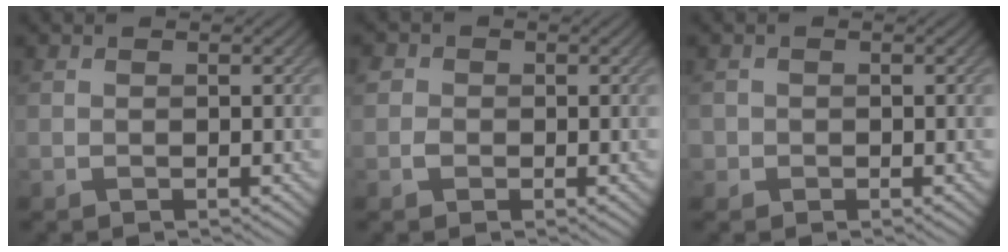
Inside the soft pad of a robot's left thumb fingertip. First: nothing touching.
{"total": 1.5, "force": [-0.1, 1.5, 0.3], "torque": [0.001, 0.004, -0.010]}
{"total": 1.1, "force": [-0.1, 1.1, 0.1], "torque": [0.005, -0.002, -0.007]}